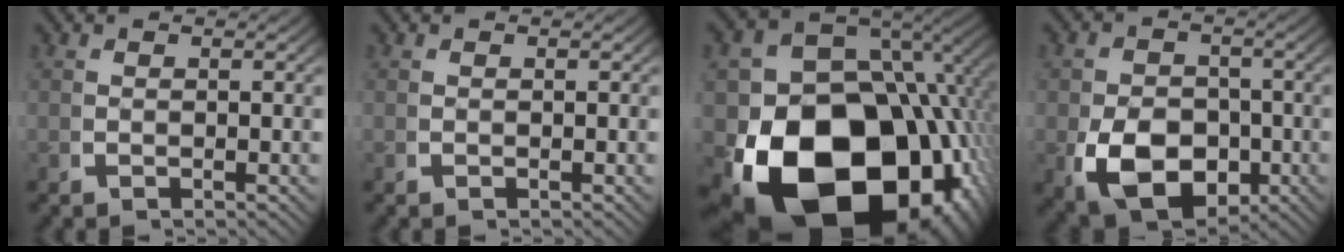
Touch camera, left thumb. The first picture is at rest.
{"total": 0.9, "force": [0.0, -0.6, -0.6], "torque": [0.008, 0.005, -0.001]}
{"total": 26.4, "force": [-6.8, 16.6, 19.4], "torque": [-0.373, -0.084, -0.066]}
{"total": 10.1, "force": [-2.1, 7.5, 6.4], "torque": [-0.150, -0.037, -0.015]}